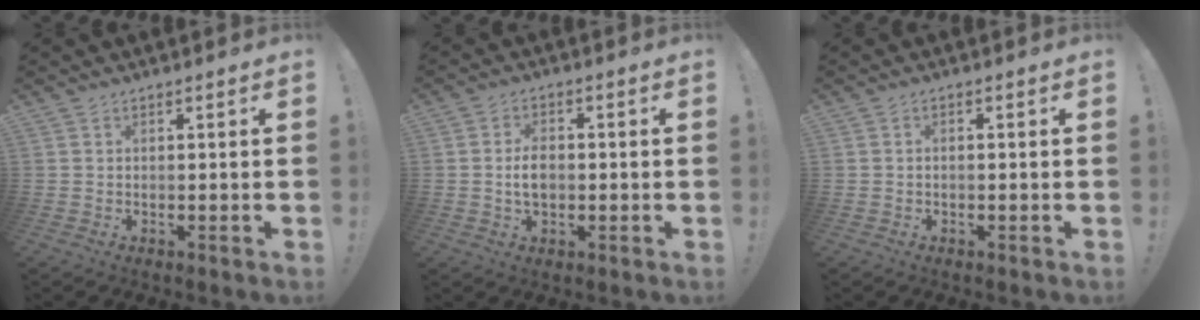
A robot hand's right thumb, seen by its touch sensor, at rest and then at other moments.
{"total": 5.3, "force": [-0.3, 3.5, 4.0], "torque": [-0.054, 0.001, -0.009]}
{"total": 0.8, "force": [-0.5, 0.3, 0.6], "torque": [-0.016, 0.003, -0.008]}